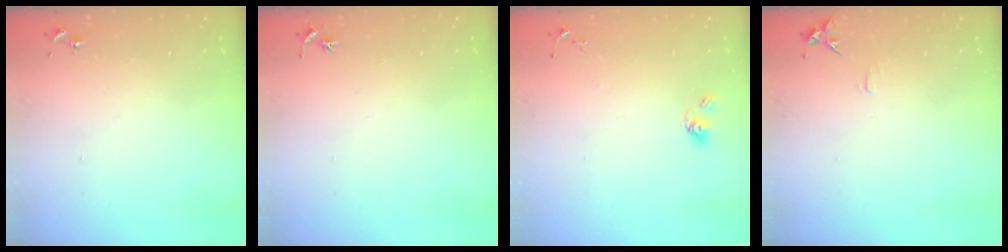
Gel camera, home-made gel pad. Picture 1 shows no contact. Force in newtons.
{"total": 3.0, "press": 3.0, "slide": 0.3}
{"total": 6.5, "press": 6.4, "slide": 1.5}
{"total": 5.5, "press": 5.4, "slide": 0.6}